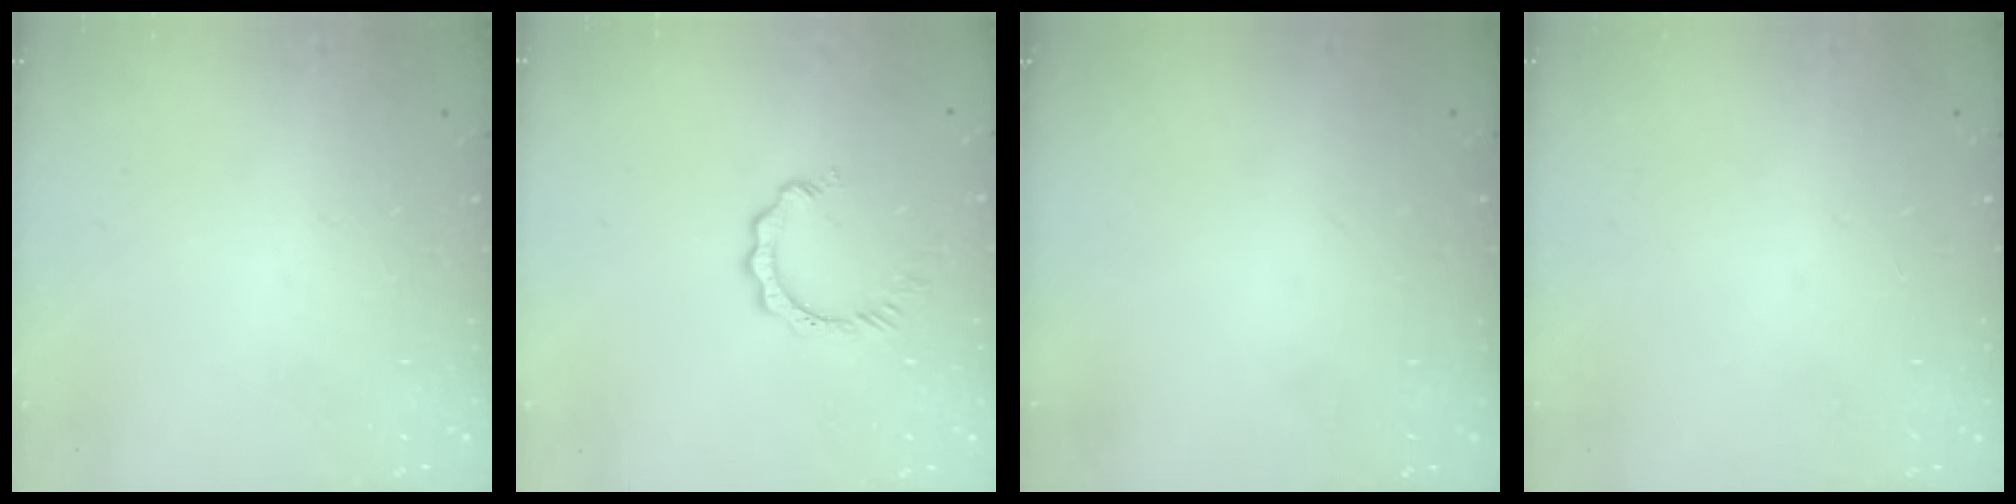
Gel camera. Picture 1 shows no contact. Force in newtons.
{"total": 2.8, "press": 2.8, "slide": 0.5}
{"total": 0.0}
{"total": 0.0}